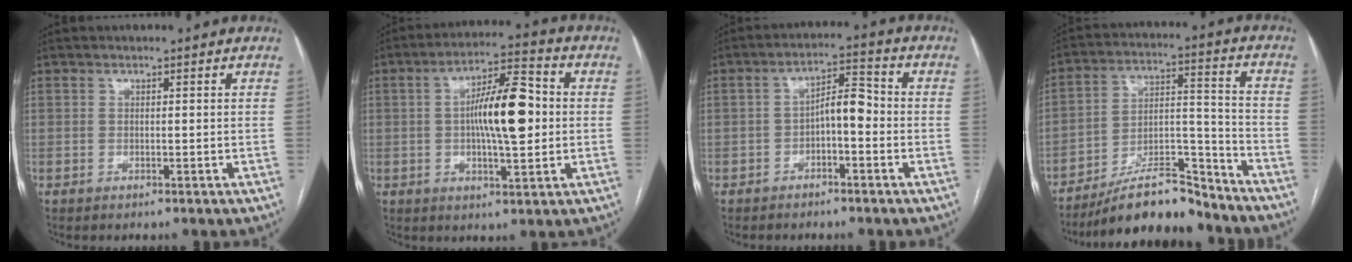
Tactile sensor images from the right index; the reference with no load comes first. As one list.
[{"total": 11.9, "force": [0.4, 3.0, 11.5], "torque": [-0.199, 0.020, 0.004]}, {"total": 5.4, "force": [-1.3, 1.9, 4.9], "torque": [-0.084, 0.025, -0.023]}, {"total": 14.6, "force": [-12.7, 3.2, 6.4], "torque": [-0.096, 0.031, -0.217]}]